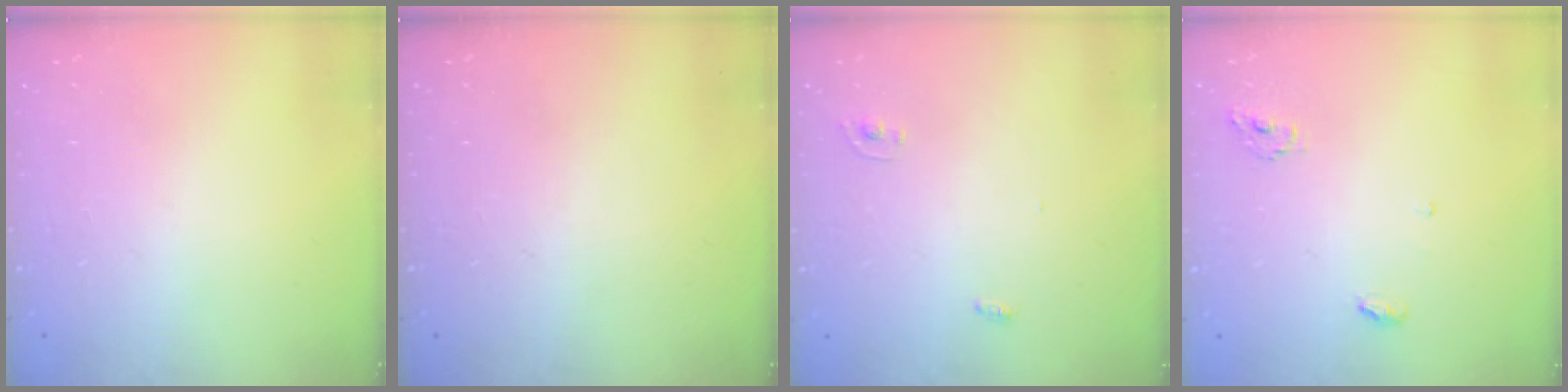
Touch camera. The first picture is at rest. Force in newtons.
{"total": 0.0}
{"total": 2.4, "press": 2.4, "slide": 0.2}
{"total": 3.5, "press": 3.5, "slide": 0.3}